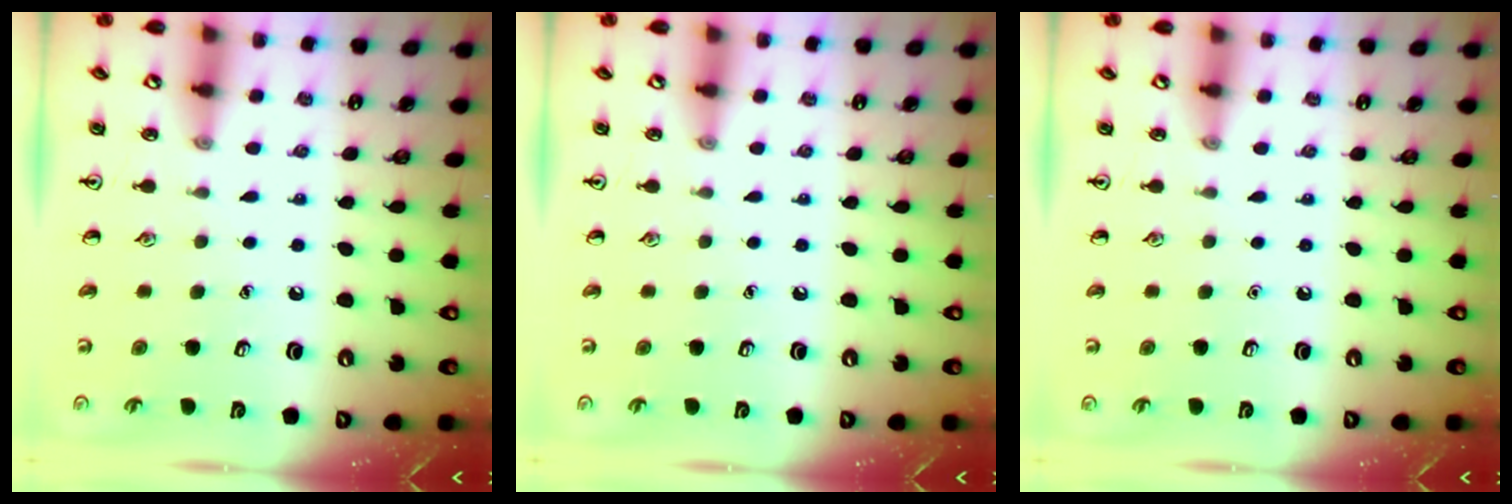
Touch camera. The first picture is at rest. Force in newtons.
{"total": 0.0}
{"total": 0.0}